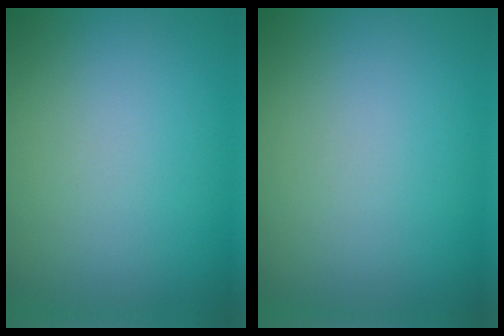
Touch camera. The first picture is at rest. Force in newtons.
{"total": 0.0}